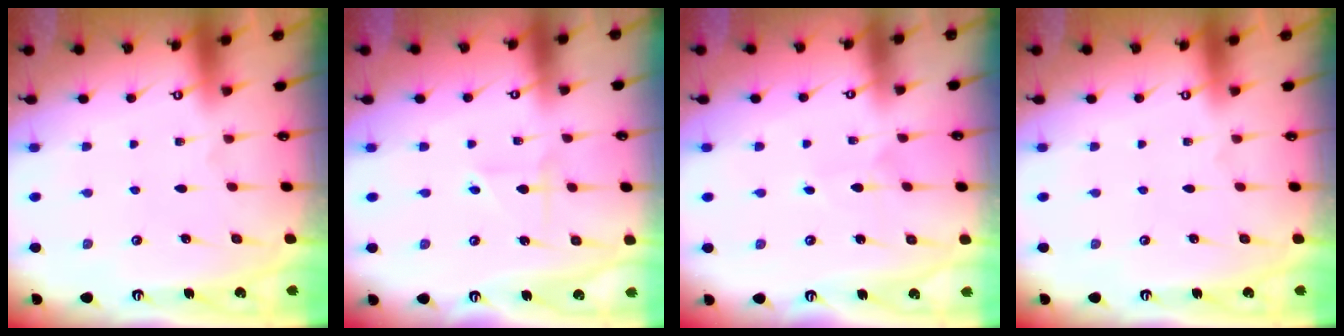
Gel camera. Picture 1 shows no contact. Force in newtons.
{"total": 2.3, "press": 2.3, "slide": 0.4}
{"total": 3.3, "press": 3.3, "slide": 0.2}
{"total": 0.0}